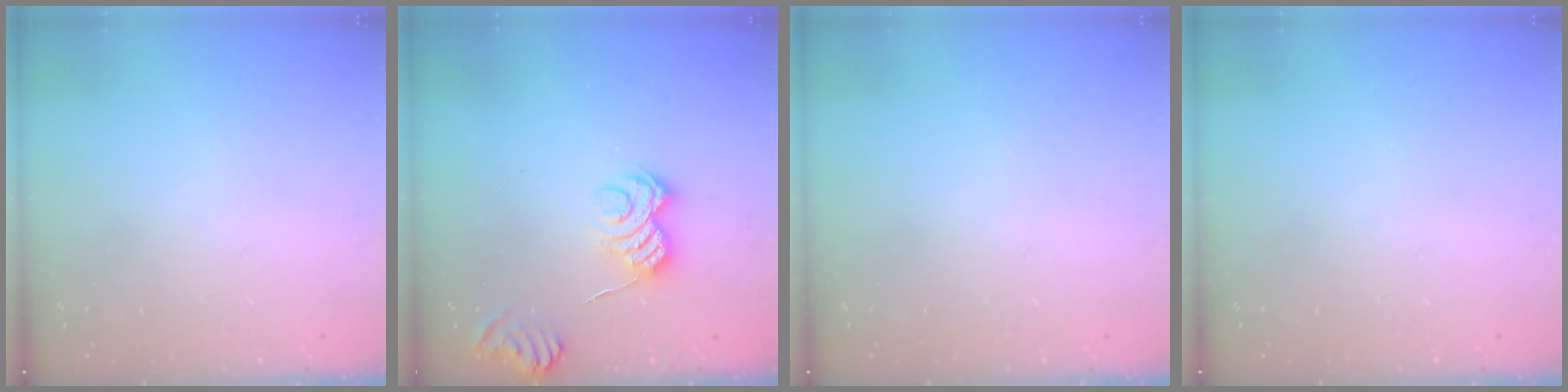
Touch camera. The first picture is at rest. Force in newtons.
{"total": 5.3, "press": 5.2, "slide": 1.3}
{"total": 0.0}
{"total": 0.0}